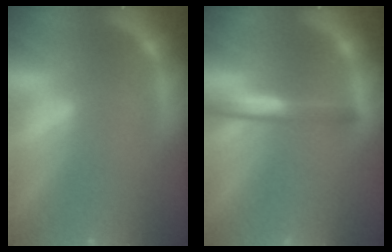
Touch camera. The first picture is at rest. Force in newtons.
{"total": 3.0}